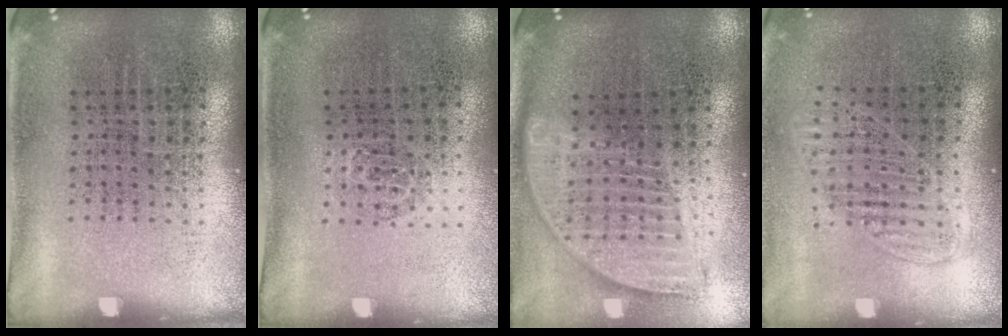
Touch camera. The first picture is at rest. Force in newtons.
{"total": 0.6, "press": 0.4, "slide": 0.5}
{"total": 1.8, "press": 1.5, "slide": 1.0}
{"total": 1.3, "press": 1.2, "slide": 0.6}